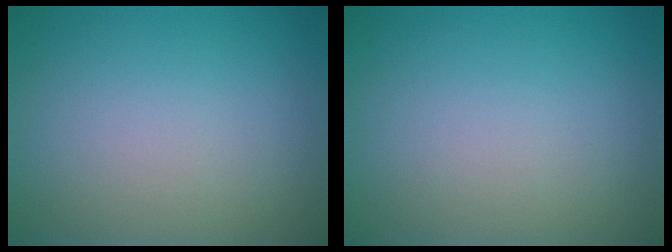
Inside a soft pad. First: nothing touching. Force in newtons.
{"total": 0.0}